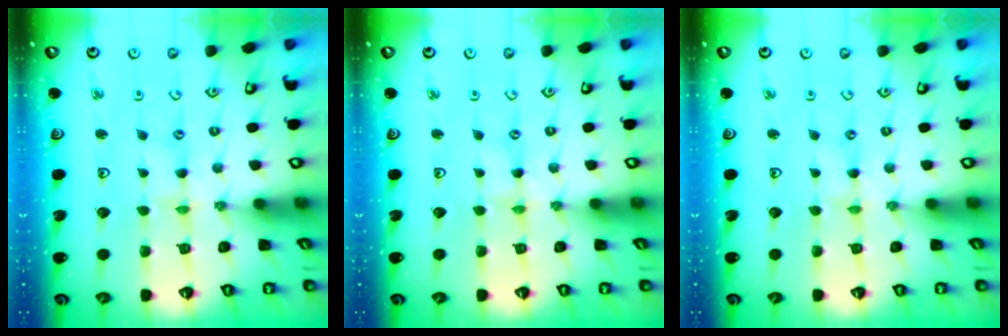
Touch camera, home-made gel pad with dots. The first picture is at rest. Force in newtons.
{"total": 0.0}
{"total": 0.0}